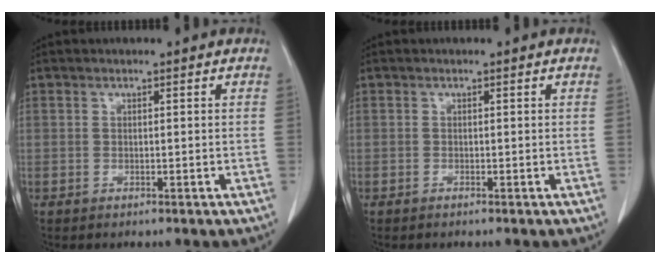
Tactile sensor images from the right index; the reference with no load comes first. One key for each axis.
{"total": 0.0}